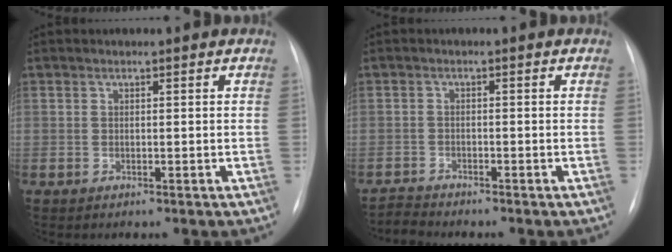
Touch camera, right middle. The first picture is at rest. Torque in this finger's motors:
{"motor_torque": [-0.18, -0.06, -0.05, -0.01]}